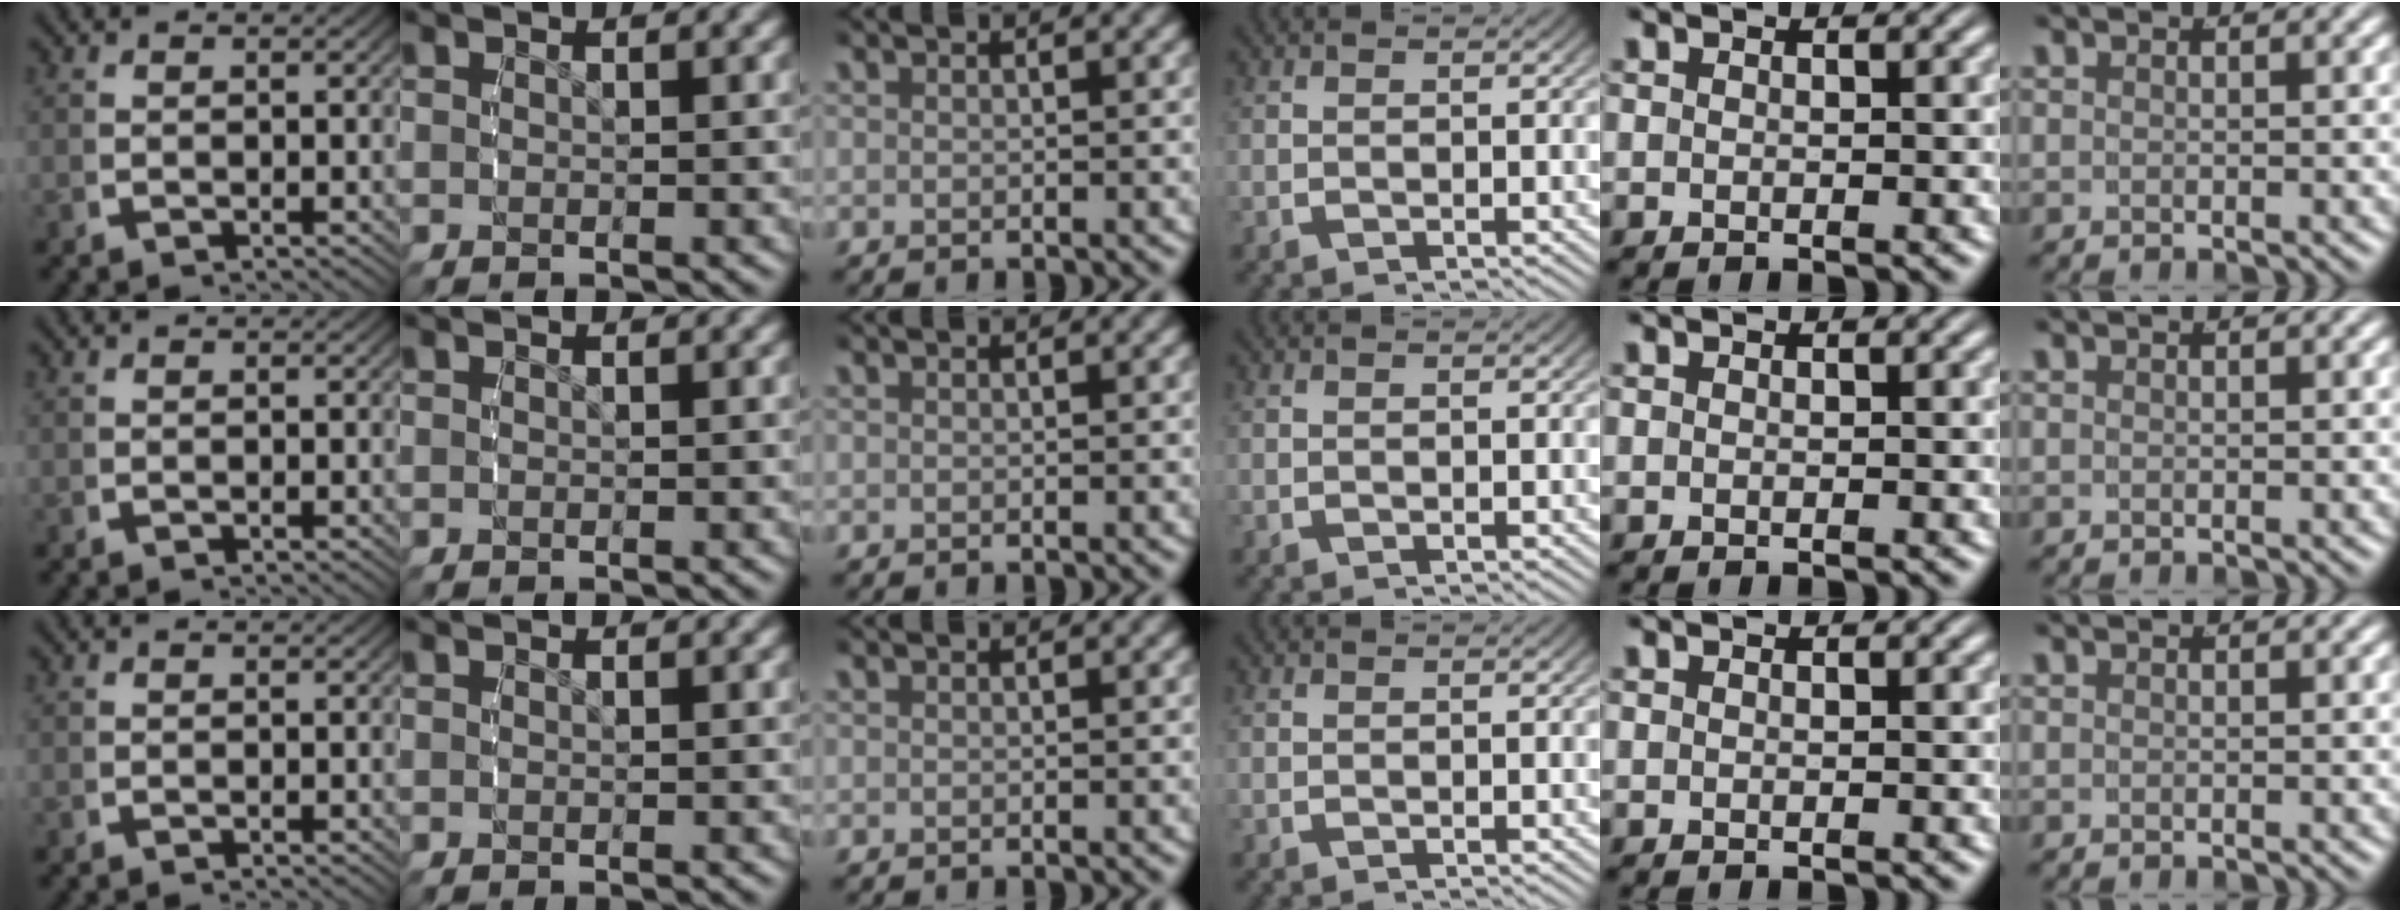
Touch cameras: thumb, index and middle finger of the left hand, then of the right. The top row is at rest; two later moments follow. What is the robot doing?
{"motion": "reach", "object": "glasses case"}